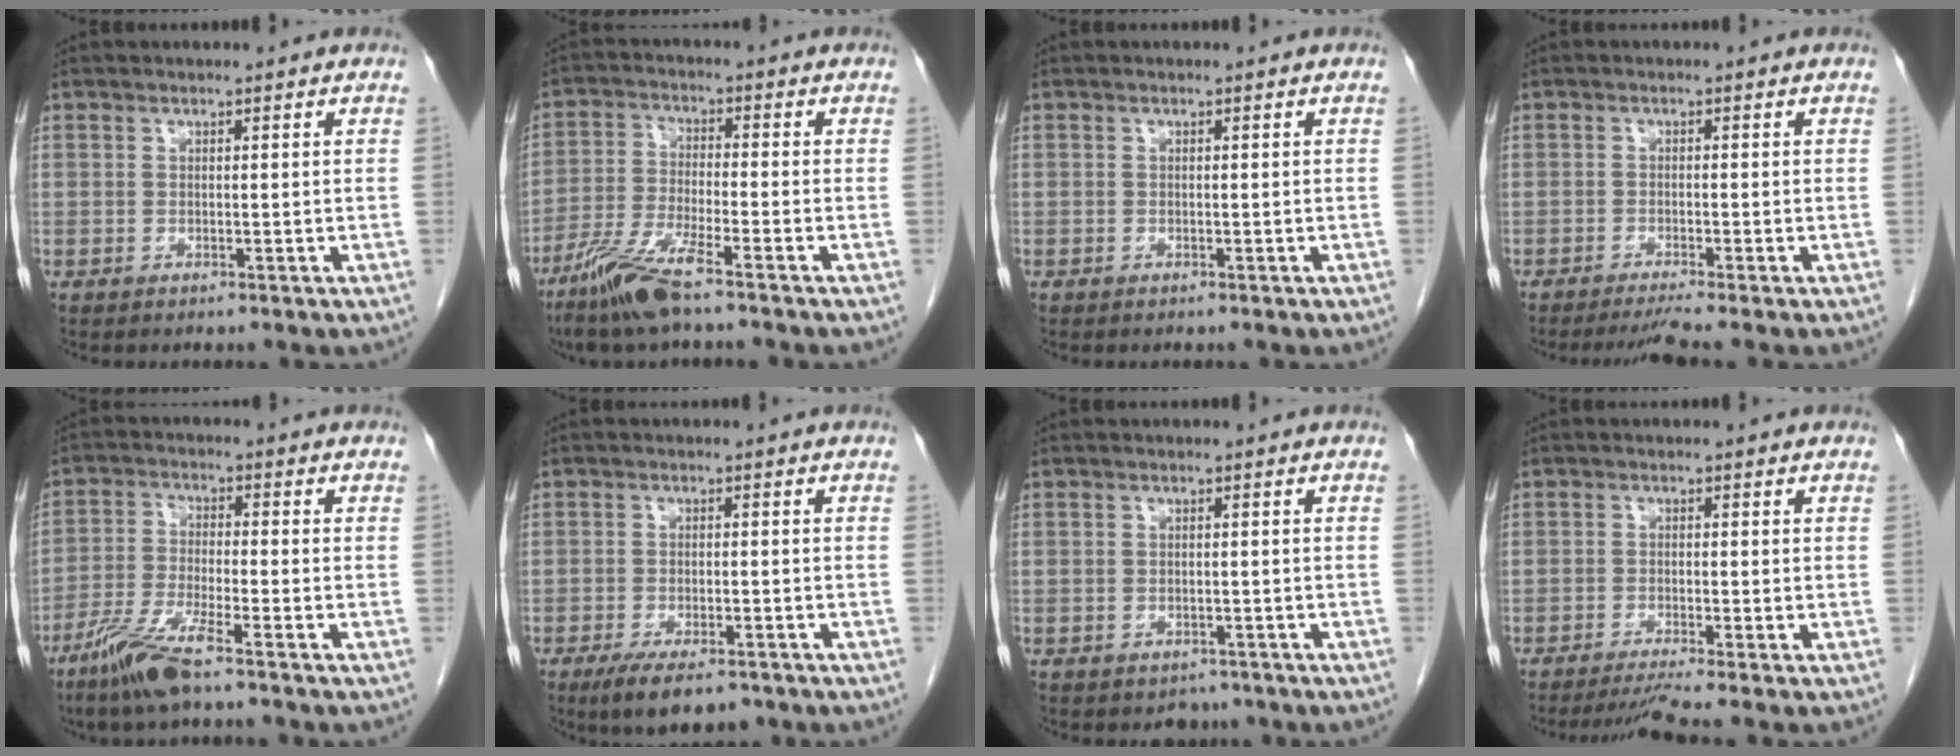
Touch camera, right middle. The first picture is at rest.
{"total": 8.6, "force": [-6.1, 0.4, 6.0], "torque": [-0.131, -0.023, -0.124]}
{"total": 0.0}
{"total": 3.0, "force": [-2.5, -1.2, 1.2], "torque": [-0.028, -0.014, -0.047]}
{"total": 7.9, "force": [-5.6, 0.2, 5.6], "torque": [-0.121, -0.022, -0.114]}
{"total": 5.9, "force": [-4.3, 1.9, 3.5], "torque": [-0.061, -0.009, -0.066]}
{"total": 2.1, "force": [-1.6, 1.3, 0.3], "torque": [-0.007, 0.002, -0.020]}
{"total": 3.5, "force": [-2.9, -1.6, 1.3], "torque": [-0.031, -0.018, -0.055]}